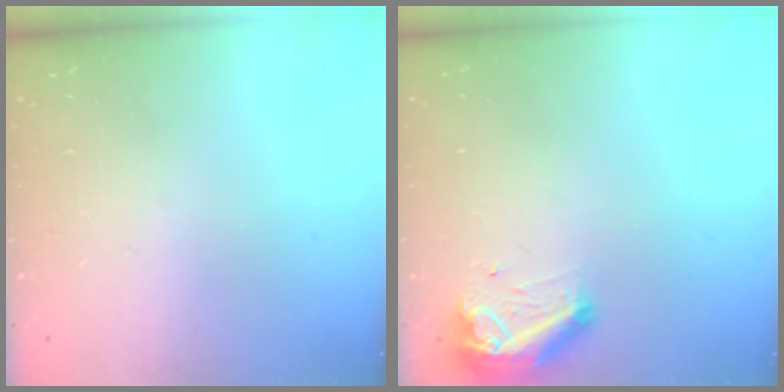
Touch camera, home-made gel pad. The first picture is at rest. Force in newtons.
{"total": 9.3, "press": 9.2, "slide": 1.6}